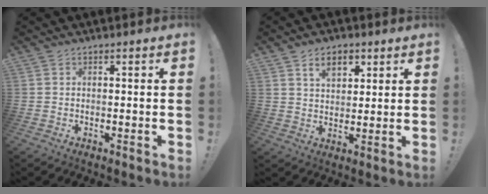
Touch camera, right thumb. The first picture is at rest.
{"total": 7.3, "force": [3.9, 4.6, 4.0], "torque": [-0.060, -0.008, 0.070]}